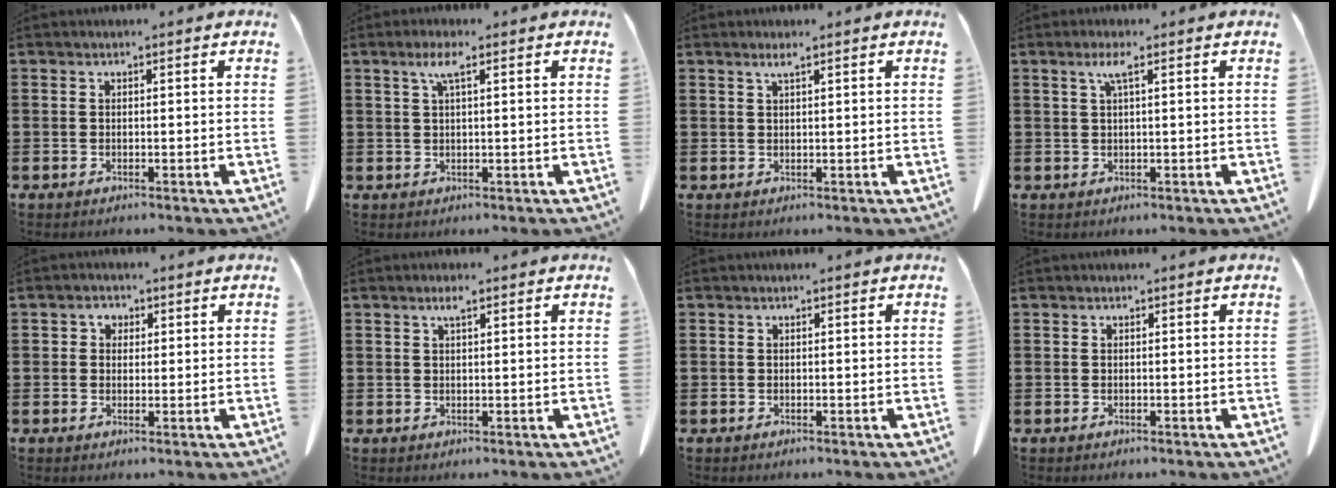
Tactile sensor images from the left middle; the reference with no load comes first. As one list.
[{"total": 3.0, "force": [1.3, 0.5, 2.7], "torque": [-0.057, 0.006, 0.021]}, {"total": 1.5, "force": [1.0, 0.1, 1.1], "torque": [-0.025, 0.000, 0.019]}, {"total": 2.4, "force": [1.0, 0.2, 2.2], "torque": [-0.048, 0.002, 0.016]}, {"total": 1.7, "force": [0.6, 1.4, 0.8], "torque": [-0.020, 0.007, 0.010]}, {"total": 2.0, "force": [1.1, 0.4, 1.6], "torque": [-0.034, 0.002, 0.019]}, {"total": 0.0}, {"total": 0.0}]